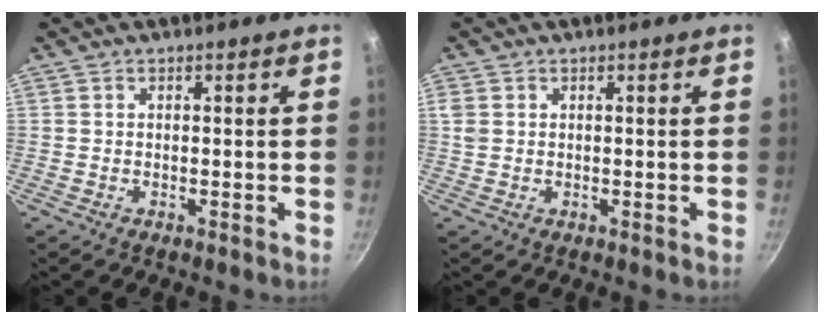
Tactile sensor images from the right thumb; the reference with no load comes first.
{"total": 1.9, "force": [0.4, 1.6, 0.9], "torque": [-0.017, 0.003, 0.009]}